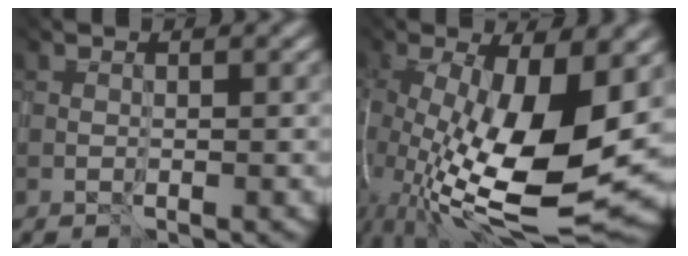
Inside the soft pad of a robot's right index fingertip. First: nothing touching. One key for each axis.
{"total": 14.8, "fx": -1.2, "fy": 6.1, "fz": 13.4, "tx": -0.249, "ty": -0.022, "tz": 0.008}